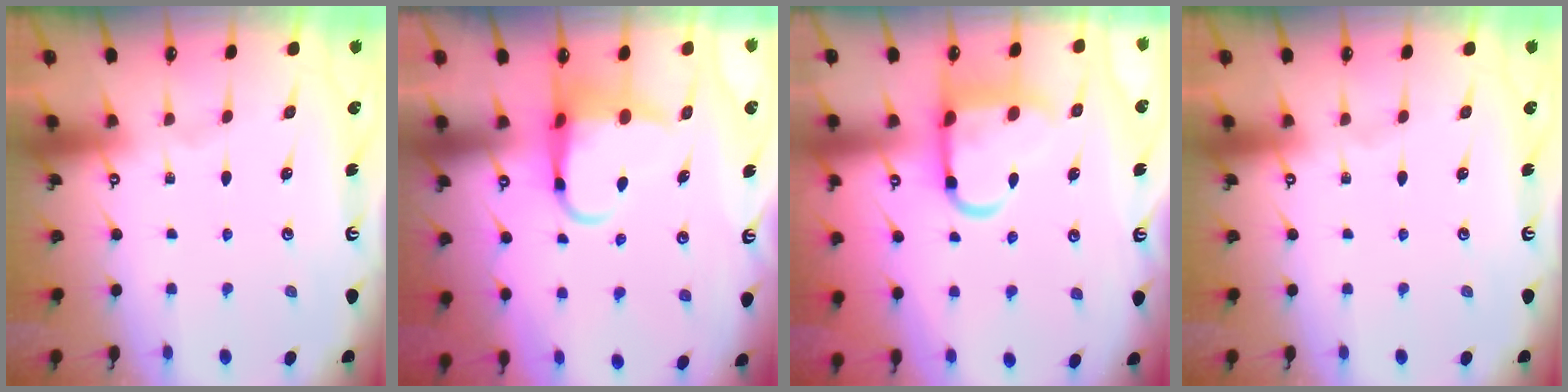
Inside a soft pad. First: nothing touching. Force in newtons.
{"total": 6.6, "press": 6.5, "slide": 1.2}
{"total": 10.6, "press": 10.5, "slide": 1.5}
{"total": 0.0}